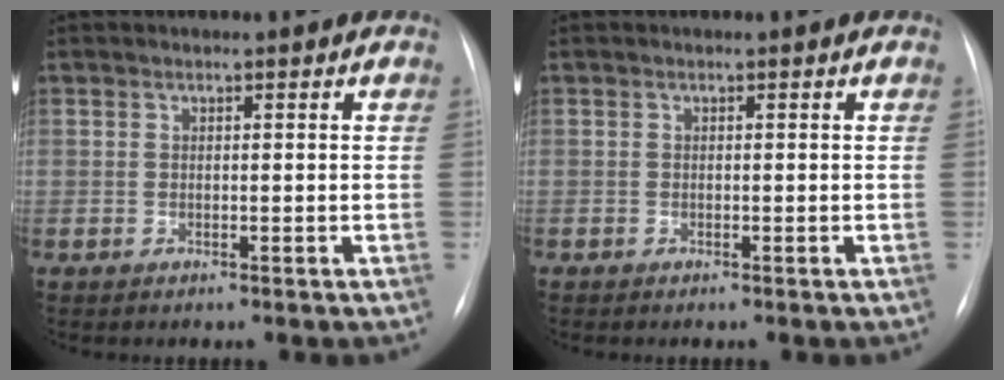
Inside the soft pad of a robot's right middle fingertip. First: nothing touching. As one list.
[{"total": 0.0}]